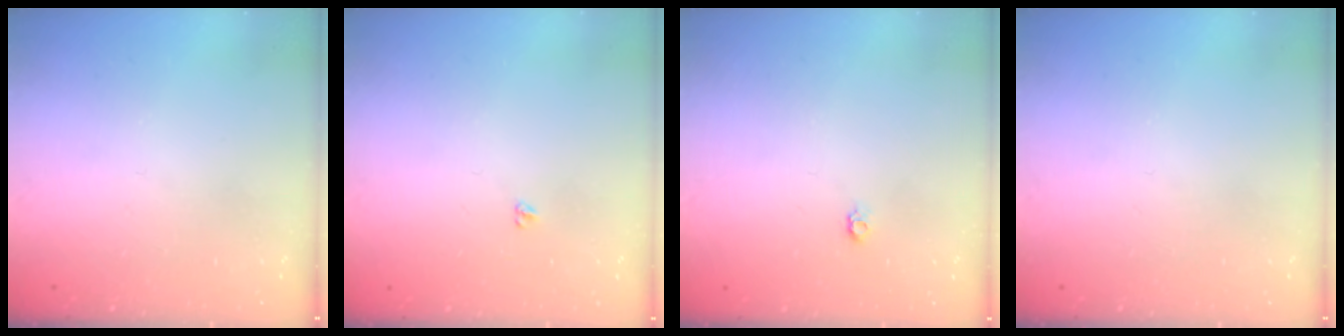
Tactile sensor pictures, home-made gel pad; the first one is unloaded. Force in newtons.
{"total": 3.1, "press": 3.0, "slide": 0.4}
{"total": 4.0, "press": 4.0, "slide": 0.4}
{"total": 0.0}